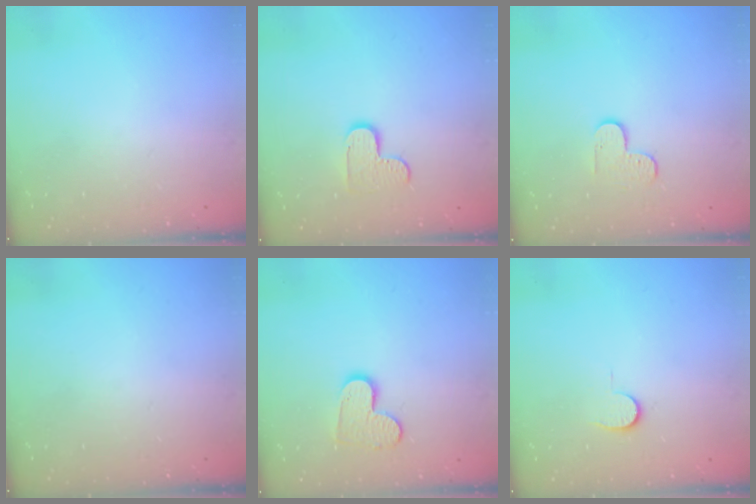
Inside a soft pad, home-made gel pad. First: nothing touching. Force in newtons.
{"total": 6.8, "press": 6.8, "slide": 0.2}
{"total": 3.8, "press": 3.8, "slide": 0.4}
{"total": 0.0}
{"total": 9.9, "press": 9.8, "slide": 0.7}
{"total": 4.0, "press": 4.0, "slide": 0.4}